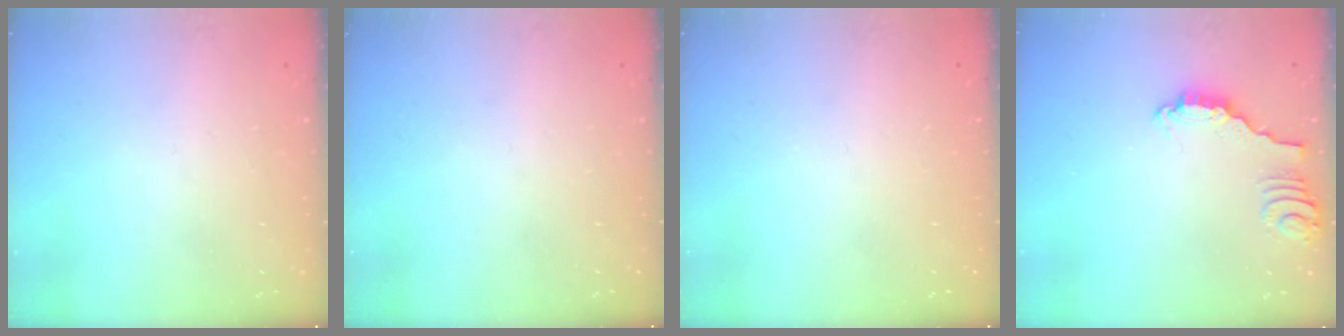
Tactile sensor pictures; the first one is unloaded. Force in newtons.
{"total": 0.0}
{"total": 1.5, "press": 1.5, "slide": 0.1}
{"total": 2.3, "press": 2.3, "slide": 0.1}